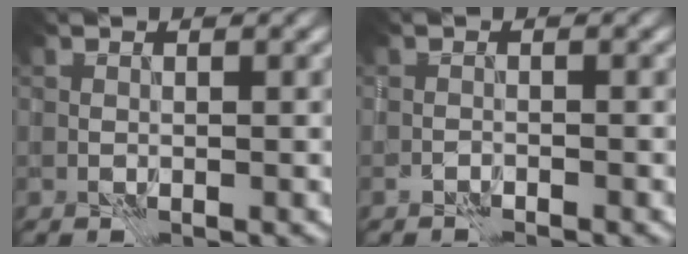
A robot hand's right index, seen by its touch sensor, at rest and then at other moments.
{"total": 1.5, "force": [-1.4, 0.4, 0.4], "torque": [-0.003, 0.004, -0.031]}